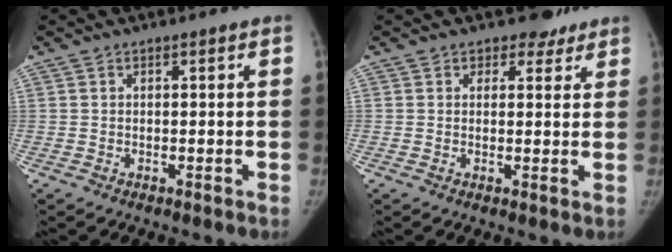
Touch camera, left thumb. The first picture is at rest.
{"total": 3.2, "force": [2.5, 2.1, 0.1], "torque": [0.025, -0.011, 0.029]}